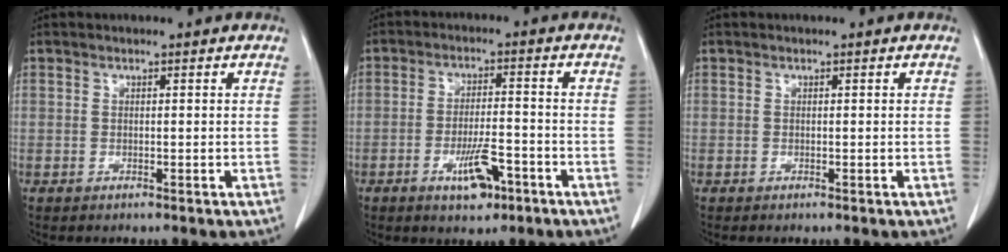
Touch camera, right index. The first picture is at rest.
{"total": 6.3, "force": [-3.3, 2.0, 5.0], "torque": [-0.086, 0.001, -0.047]}
{"total": 0.0}